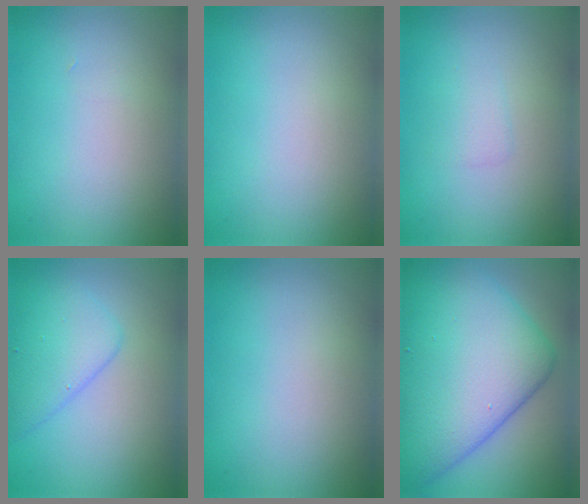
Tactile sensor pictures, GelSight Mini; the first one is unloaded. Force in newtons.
{"total": 0.0}
{"total": 1.2, "press": 1.2, "slide": 0.1}
{"total": 4.1, "press": 4.0, "slide": 0.3}
{"total": 0.0}
{"total": 14.2, "press": 14.2, "slide": 0.4}